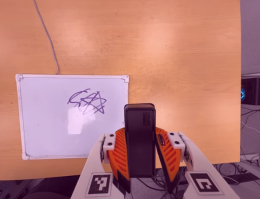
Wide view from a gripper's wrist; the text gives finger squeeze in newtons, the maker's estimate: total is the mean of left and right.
{"total": 7.5, "left": 6.1, "right": 9.0}